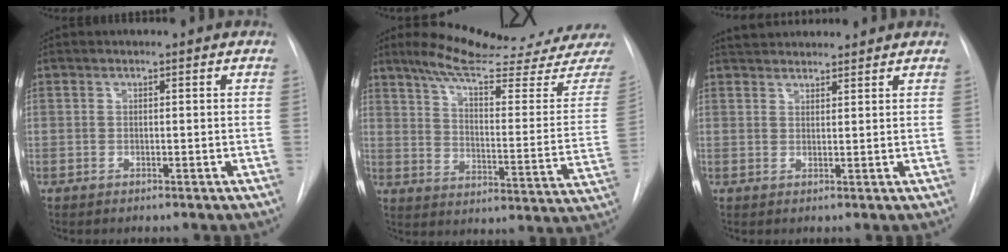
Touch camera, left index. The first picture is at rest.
{"total": 22.7, "force": [20.3, 0.1, 10.3], "torque": [-0.149, -0.070, 0.271]}
{"total": 6.4, "force": [6.0, 1.4, 1.7], "torque": [-0.024, 0.038, 0.090]}